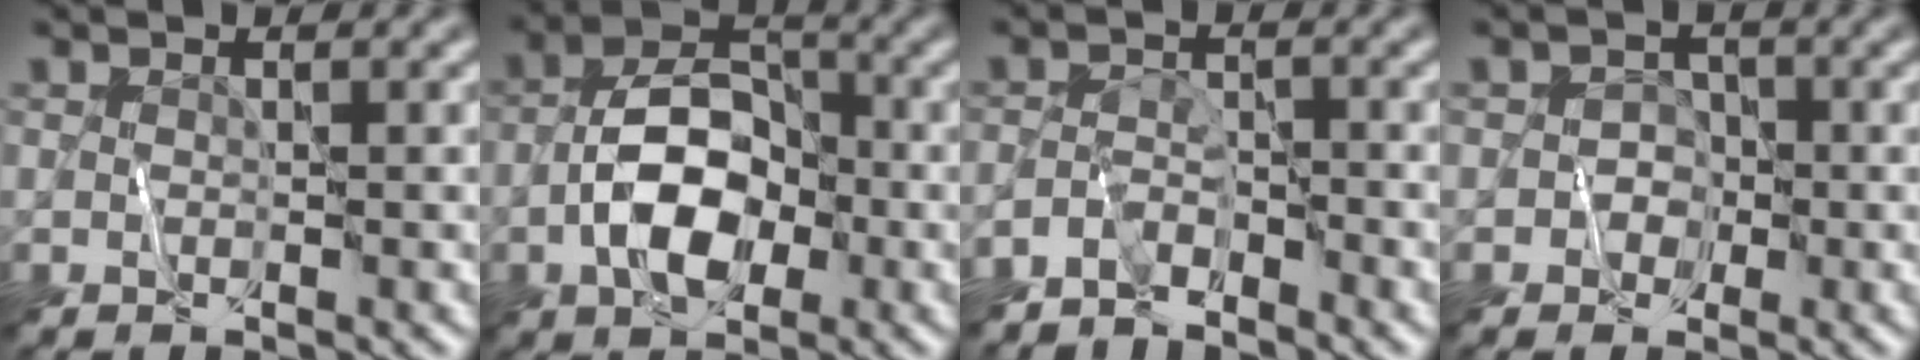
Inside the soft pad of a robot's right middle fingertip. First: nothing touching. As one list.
[{"total": 6.6, "force": [-1.8, 3.9, 5.1], "torque": [-0.083, 0.012, -0.038]}, {"total": 2.7, "force": [-2.5, 0.9, 0.8], "torque": [-0.013, 0.003, -0.056]}, {"total": 1.6, "force": [-0.4, 1.5, 0.2], "torque": [0.026, 0.009, -0.020]}]